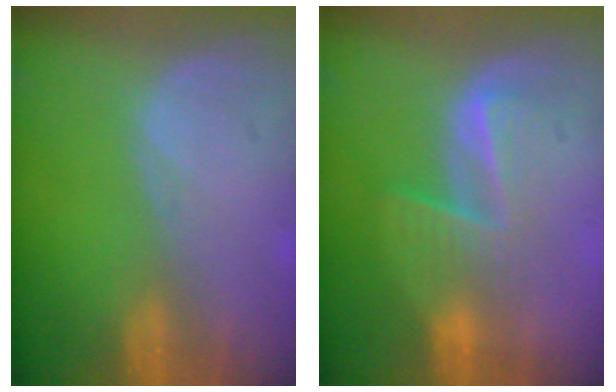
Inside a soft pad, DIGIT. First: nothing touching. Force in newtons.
{"total": 6.7, "press": 5.5, "slide": 3.8}